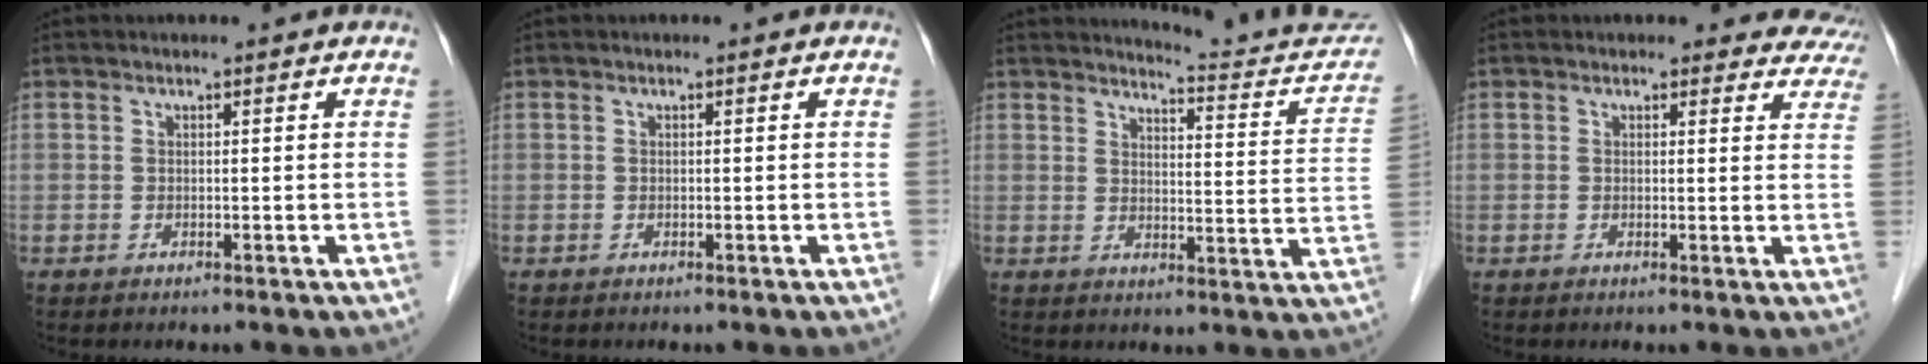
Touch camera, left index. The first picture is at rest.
{"total": 0.0}
{"total": 13.4, "force": [13.2, 0.5, 2.2], "torque": [-0.017, -0.071, 0.140]}
{"total": 6.7, "force": [6.0, 2.9, -0.4], "torque": [0.054, -0.016, 0.023]}